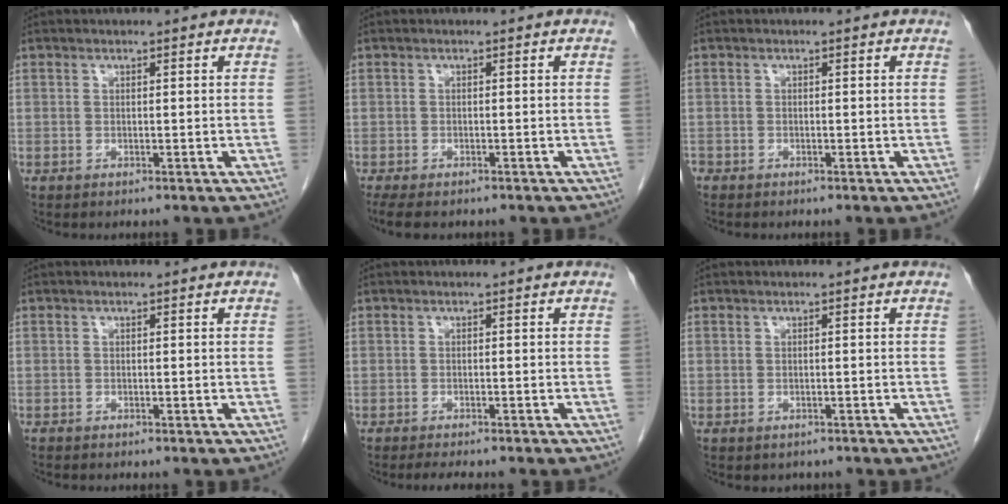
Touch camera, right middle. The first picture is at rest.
{"total": 5.7, "force": [-4.5, 2.0, 2.9], "torque": [-0.046, -0.013, -0.068]}
{"total": 0.9, "force": [-0.8, 0.5, 0.1], "torque": [-0.009, 0.000, -0.017]}
{"total": 0.6, "force": [-0.5, 0.1, 0.1], "torque": [-0.007, 0.000, -0.011]}
{"total": 4.4, "force": [-3.8, 0.7, 2.2], "torque": [-0.029, -0.010, -0.049]}
{"total": 1.2, "force": [-1.0, 0.7, 0.1], "torque": [-0.009, -0.002, -0.011]}